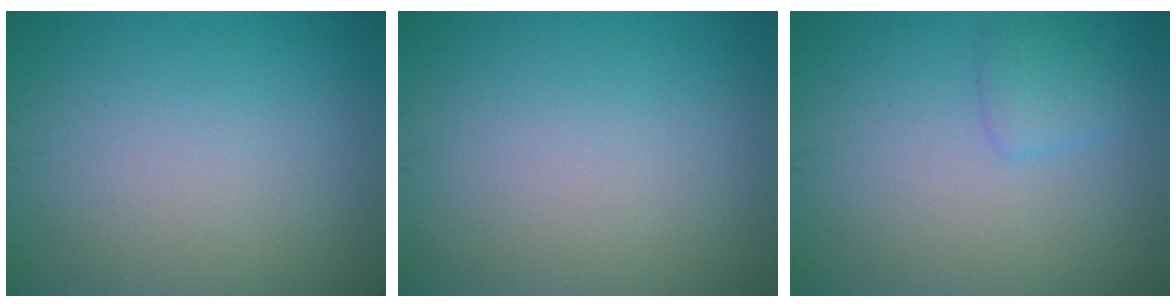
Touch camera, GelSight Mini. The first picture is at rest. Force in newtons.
{"total": 0.0}
{"total": 1.6, "press": 1.6, "slide": 0.0}